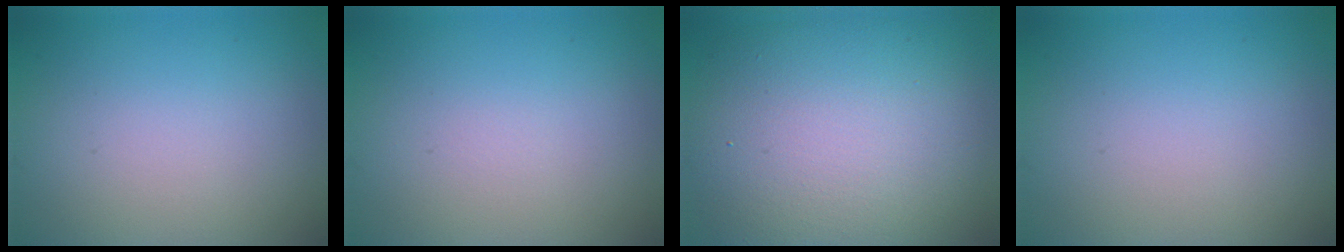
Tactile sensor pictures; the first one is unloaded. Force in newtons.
{"total": 0.0}
{"total": 12.8, "press": 12.8, "slide": 0.6}
{"total": 0.0}